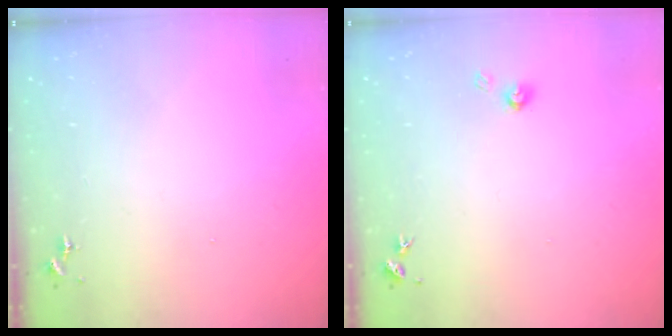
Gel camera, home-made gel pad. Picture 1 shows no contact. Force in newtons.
{"total": 3.9, "press": 3.9, "slide": 0.4}